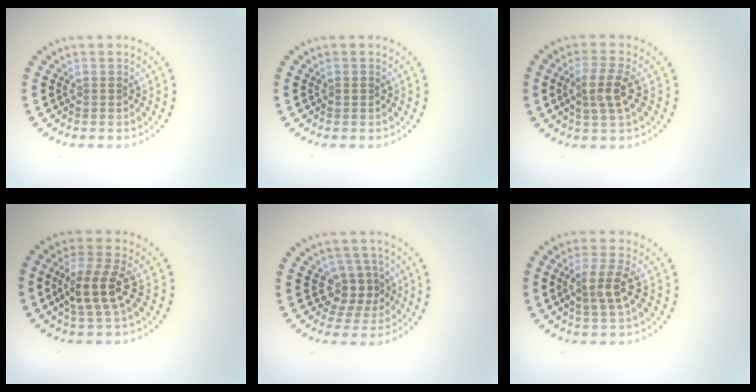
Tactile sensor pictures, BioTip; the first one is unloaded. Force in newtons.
{"total": 0.6, "press": 0.6, "slide": 0.0}
{"total": 3.2, "press": 2.9, "slide": 1.4}
{"total": 3.7, "press": 3.4, "slide": 1.5}
{"total": 3.0, "press": 2.3, "slide": 1.9}
{"total": 3.2, "press": 2.9, "slide": 1.4}